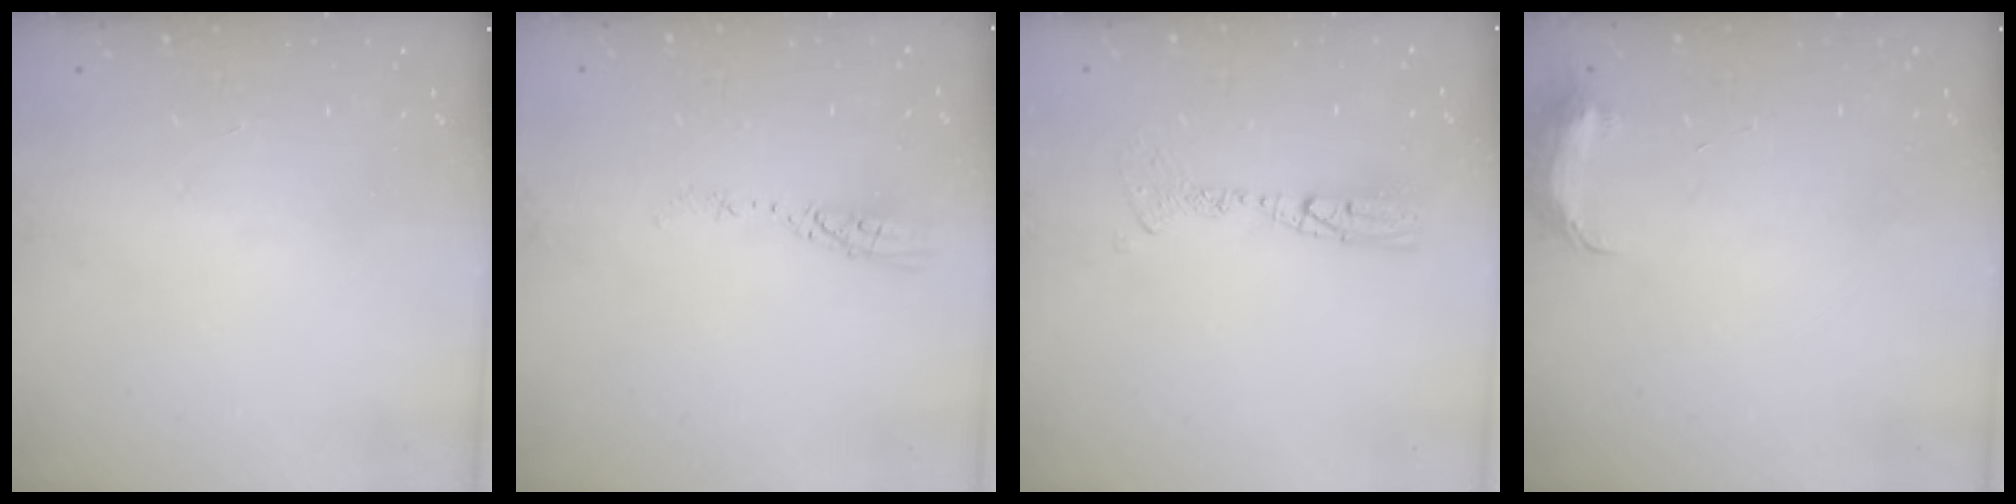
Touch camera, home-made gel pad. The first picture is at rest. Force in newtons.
{"total": 4.0, "press": 3.9, "slide": 0.5}
{"total": 9.6, "press": 9.5, "slide": 1.9}
{"total": 7.0, "press": 6.9, "slide": 0.6}